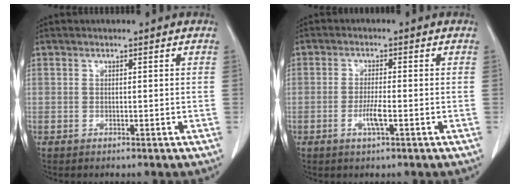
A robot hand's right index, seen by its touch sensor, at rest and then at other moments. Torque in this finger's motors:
{"motor_torque": [0.48, -0.29, 0.33, 0.04]}